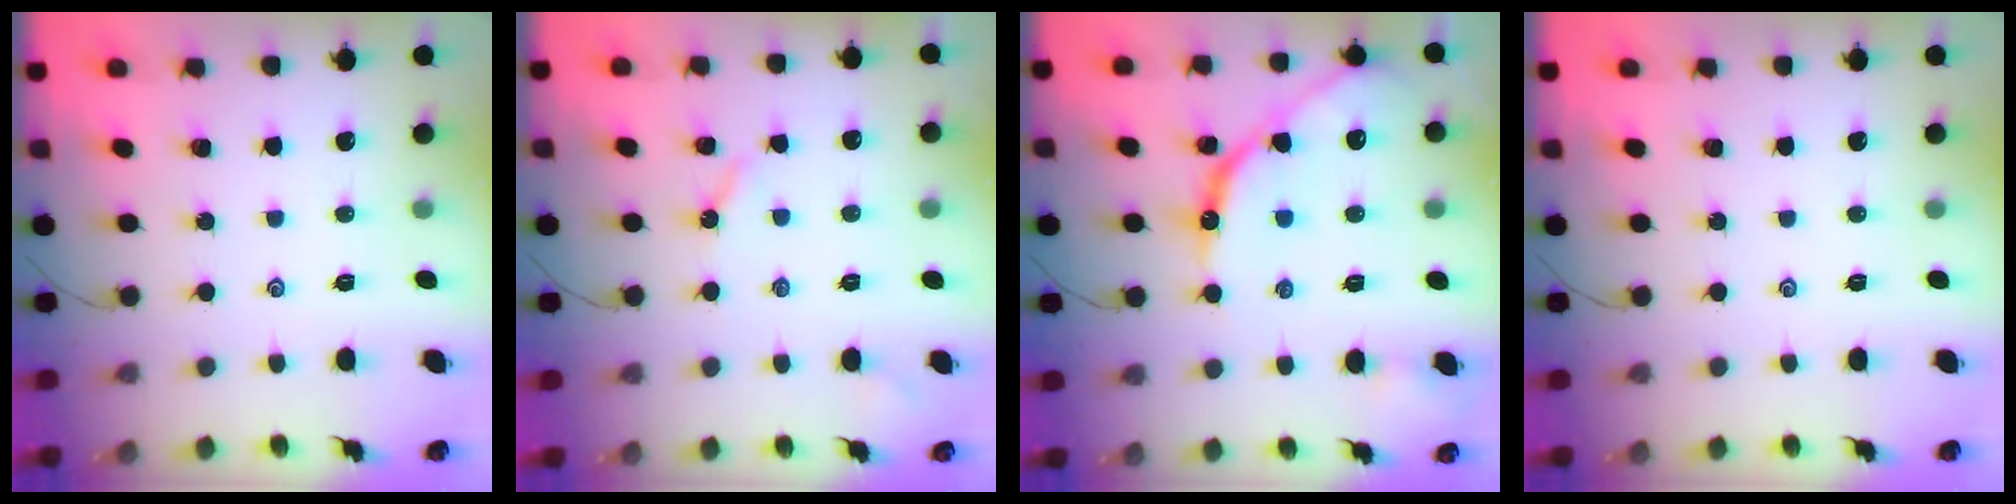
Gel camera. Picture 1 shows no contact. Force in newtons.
{"total": 3.0, "press": 2.9, "slide": 0.6}
{"total": 12.8, "press": 12.7, "slide": 1.1}
{"total": 0.0}